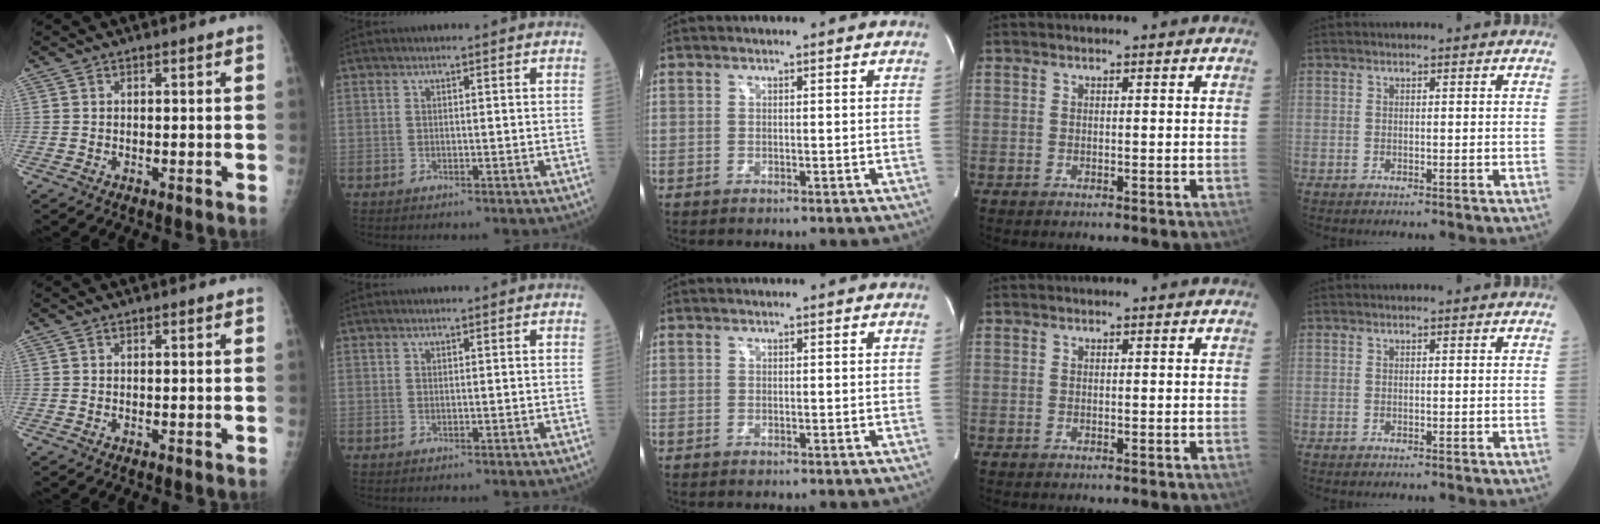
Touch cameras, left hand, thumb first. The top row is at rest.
{}